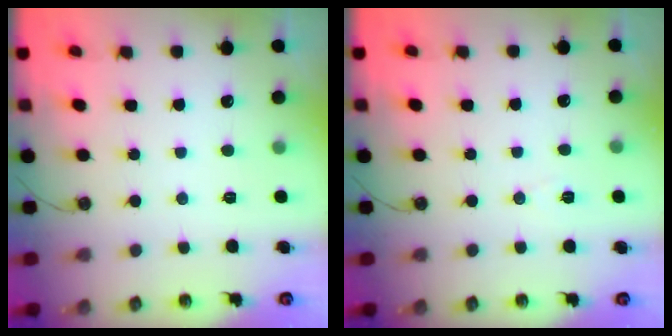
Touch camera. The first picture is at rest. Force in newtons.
{"total": 5.2, "press": 2.7, "slide": 4.5}